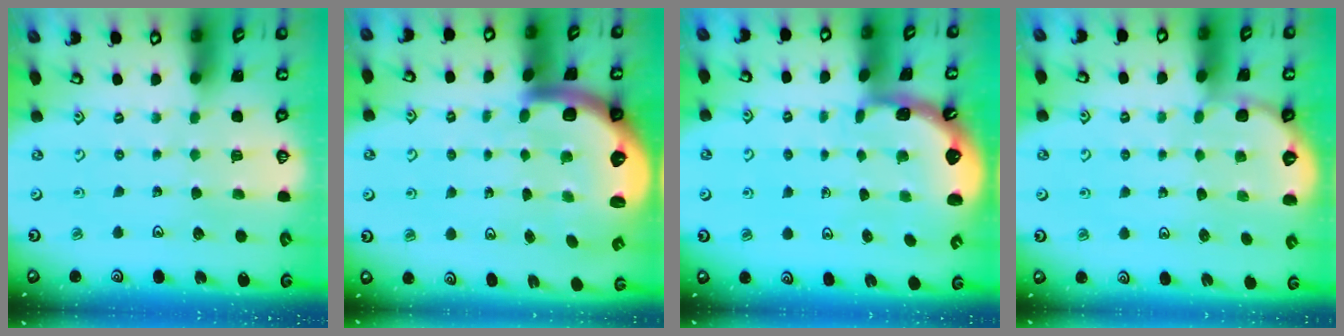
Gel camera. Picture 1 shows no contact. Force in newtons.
{"total": 6.2, "press": 6.0, "slide": 1.6}
{"total": 1.0, "press": 1.0, "slide": 0.2}
{"total": 1.3, "press": 1.3, "slide": 0.1}